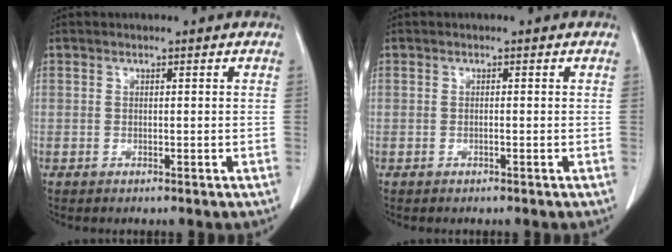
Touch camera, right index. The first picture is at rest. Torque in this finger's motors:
{"motor_torque": [0.13, -0.11, 0.04, 0.01]}